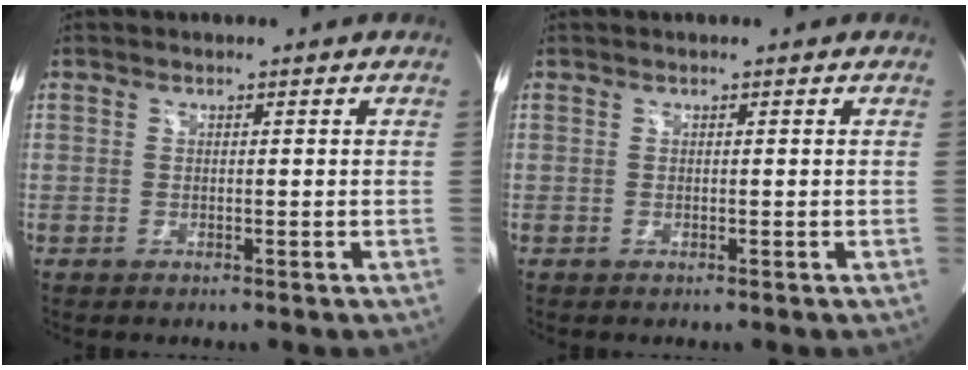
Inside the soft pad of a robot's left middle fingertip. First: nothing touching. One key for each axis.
{"total": 0.0}